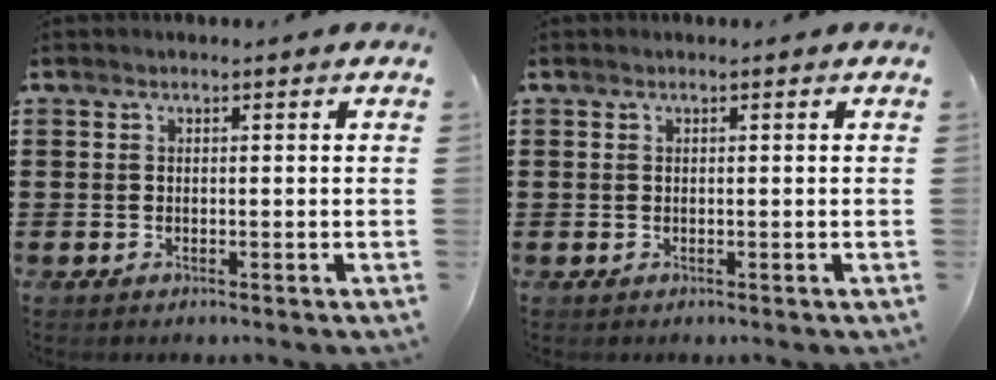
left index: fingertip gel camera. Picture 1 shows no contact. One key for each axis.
{"total": 0.0}